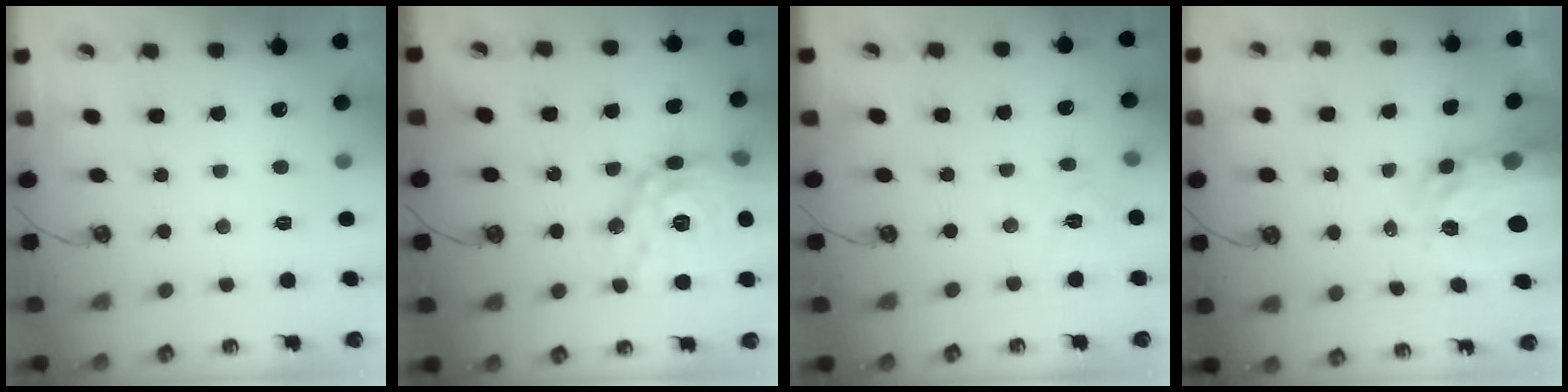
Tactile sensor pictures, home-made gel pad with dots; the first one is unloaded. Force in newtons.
{"total": 19.2, "press": 19.1, "slide": 1.8}
{"total": 4.7, "press": 4.7, "slide": 0.4}
{"total": 7.8, "press": 7.7, "slide": 0.8}